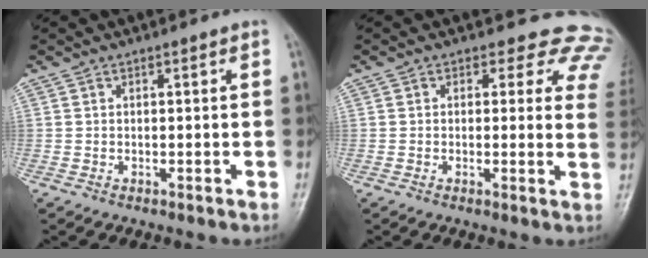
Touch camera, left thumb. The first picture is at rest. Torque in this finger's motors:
{"motor_torque": [0.21, 0.17, -0.29, -0.19, 0.03]}